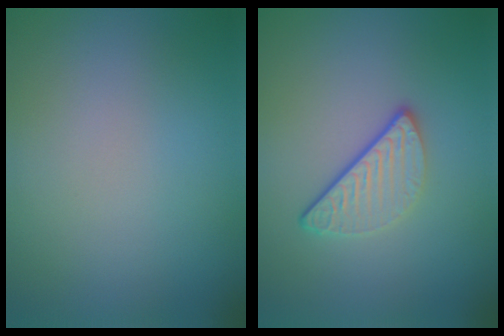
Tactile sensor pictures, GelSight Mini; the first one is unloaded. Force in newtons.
{"total": 3.0, "press": 2.3, "slide": 1.9}